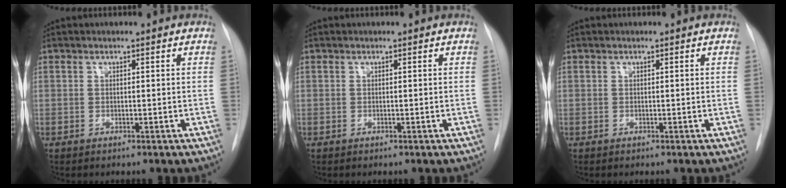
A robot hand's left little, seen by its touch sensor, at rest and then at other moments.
{"total": 0.0}
{"total": 0.0}